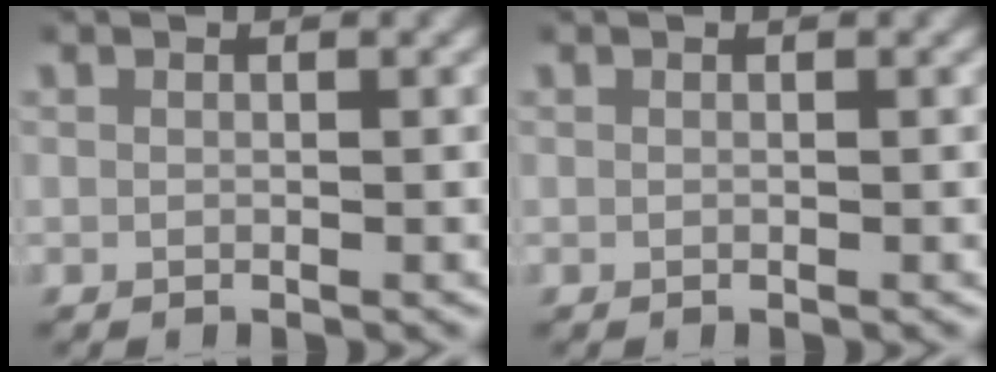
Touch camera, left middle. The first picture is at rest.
{"total": 0.0}